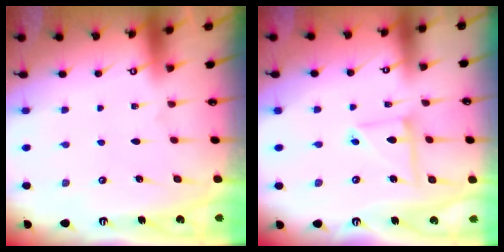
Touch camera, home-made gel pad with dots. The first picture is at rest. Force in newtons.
{"total": 7.7, "press": 7.7, "slide": 0.6}